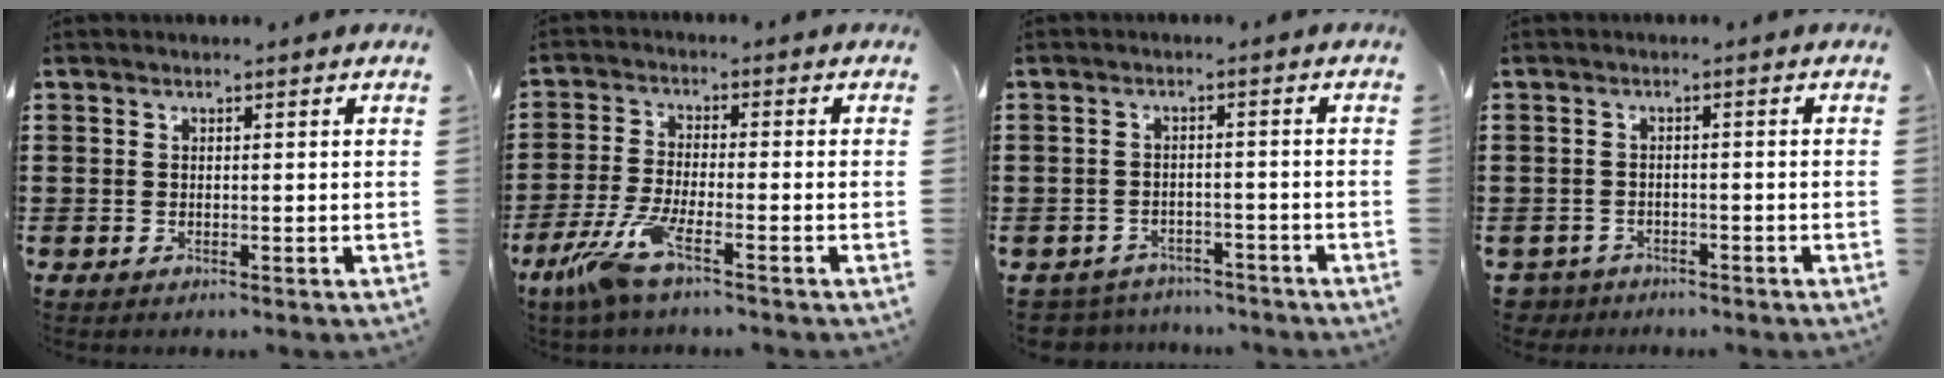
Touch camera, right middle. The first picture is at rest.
{"total": 6.8, "force": [-4.3, 0.9, 5.2], "torque": [-0.130, -0.020, -0.085]}
{"total": 3.2, "force": [-3.1, 0.6, -0.3], "torque": [-0.005, 0.000, -0.069]}
{"total": 2.2, "force": [-2.2, 0.5, -0.1], "torque": [-0.006, -0.003, -0.049]}